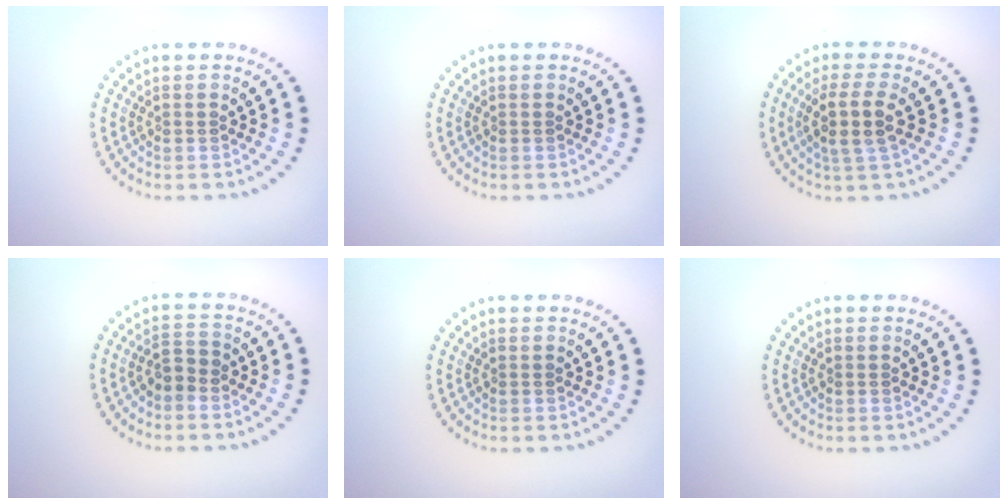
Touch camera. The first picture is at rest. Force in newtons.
{"total": 0.0}
{"total": 3.2, "press": 2.7, "slide": 1.7}
{"total": 1.9, "press": 1.7, "slide": 0.9}
{"total": 0.0}
{"total": 0.0}